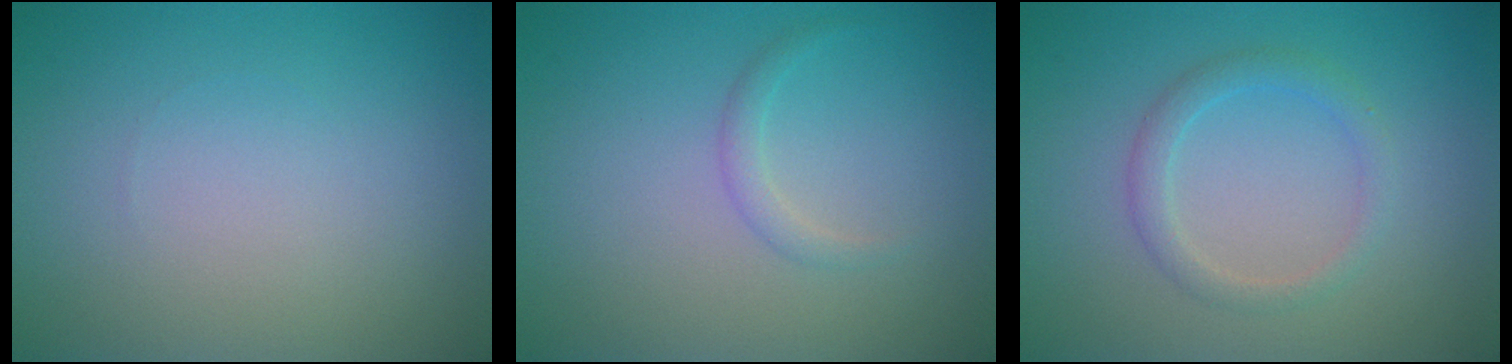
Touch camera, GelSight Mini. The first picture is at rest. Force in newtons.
{"total": 1.0, "press": 1.0, "slide": 0.1}
{"total": 2.0, "press": 2.0, "slide": 0.1}